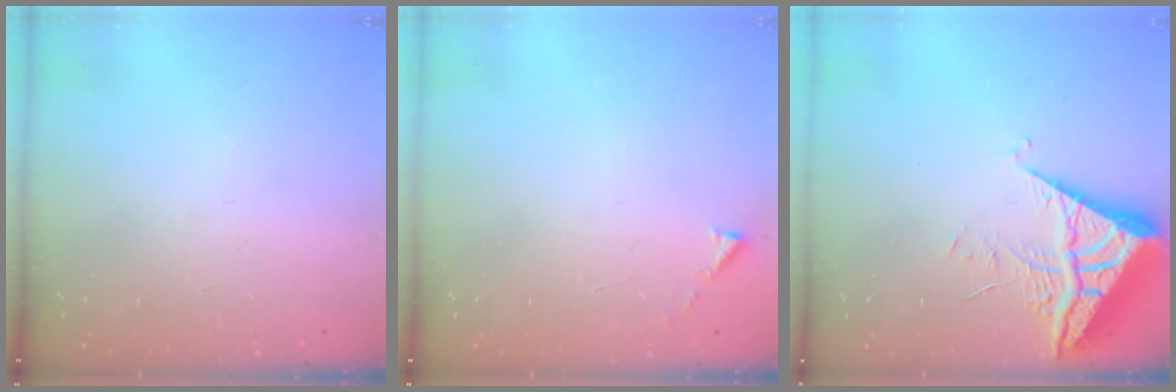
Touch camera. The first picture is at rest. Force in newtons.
{"total": 2.9, "press": 2.9, "slide": 0.4}
{"total": 6.6, "press": 6.6, "slide": 0.6}